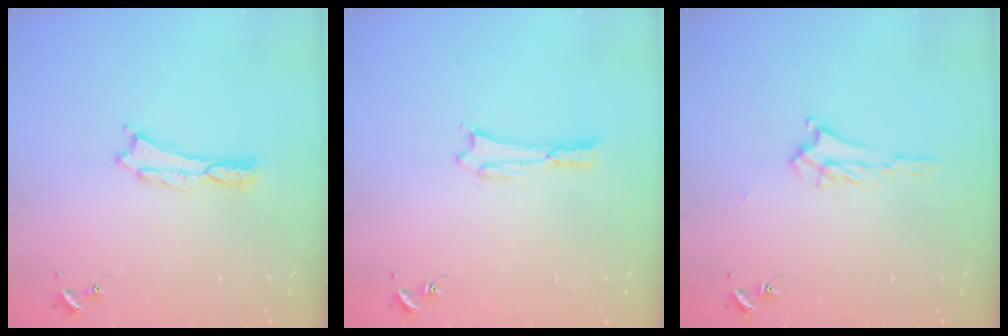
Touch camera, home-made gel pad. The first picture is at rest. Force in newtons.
{"total": 0.0}
{"total": 2.4, "press": 2.4, "slide": 0.4}